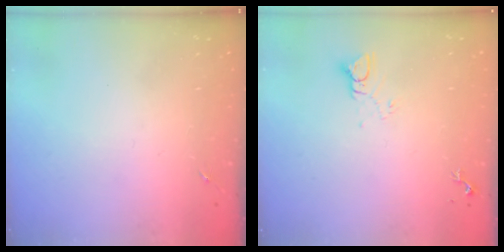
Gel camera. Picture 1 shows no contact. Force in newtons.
{"total": 3.9, "press": 3.9, "slide": 0.3}